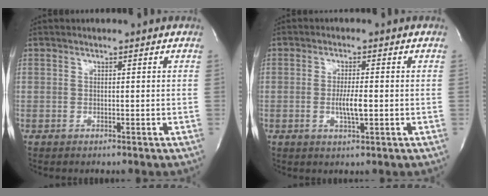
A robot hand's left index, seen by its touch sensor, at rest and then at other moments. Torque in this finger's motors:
{"motor_torque": [0.09, 0.02, 0.04, 0.04]}